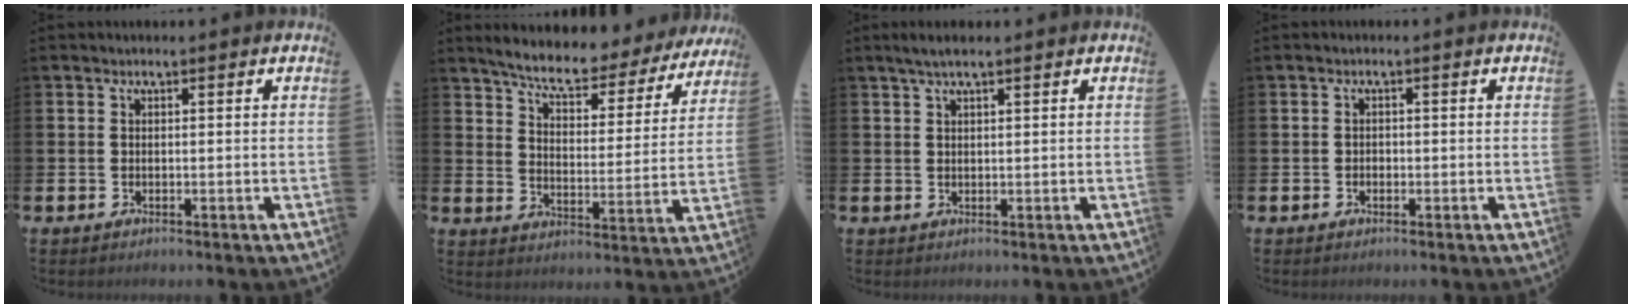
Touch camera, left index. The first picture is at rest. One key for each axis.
{"total": 6.9, "fx": 6.4, "fy": 1.3, "fz": 2.3, "tx": -0.069, "ty": -0.050, "tz": 0.106}
{"total": 2.3, "fx": 1.6, "fy": 0.4, "fz": 1.7, "tx": -0.029, "ty": 0.003, "tz": 0.026}
{"total": 0.8, "fx": -0.5, "fy": 0.7, "fz": 0.2, "tx": -0.010, "ty": 0.005, "tz": -0.009}